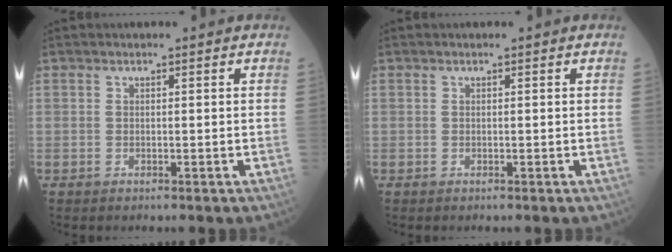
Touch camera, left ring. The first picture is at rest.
{"total": 0.0}